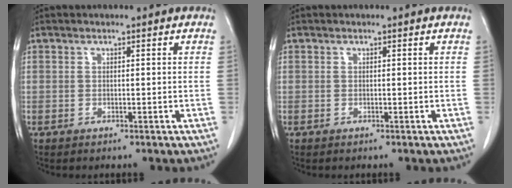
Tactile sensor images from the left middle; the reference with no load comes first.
{"total": 0.0}